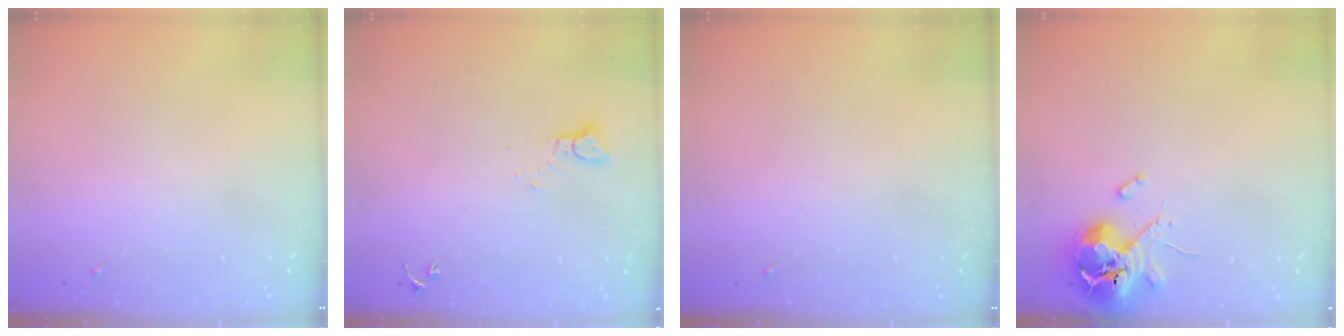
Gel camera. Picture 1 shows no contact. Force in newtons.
{"total": 2.6, "press": 2.6, "slide": 0.1}
{"total": 0.0}
{"total": 10.7, "press": 10.6, "slide": 1.6}